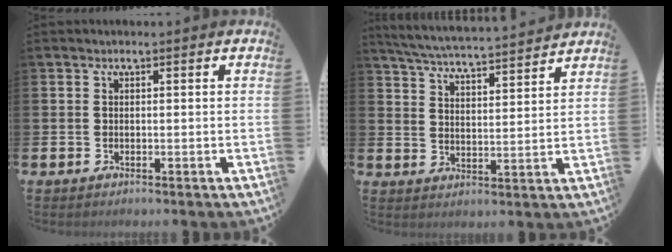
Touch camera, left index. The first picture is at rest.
{"total": 5.6, "force": [5.5, -0.1, 1.1], "torque": [-0.045, -0.043, 0.094]}